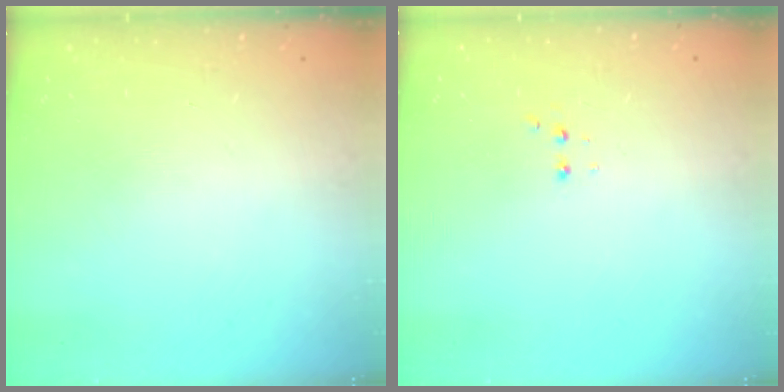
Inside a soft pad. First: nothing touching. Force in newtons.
{"total": 2.9, "press": 2.7, "slide": 1.0}